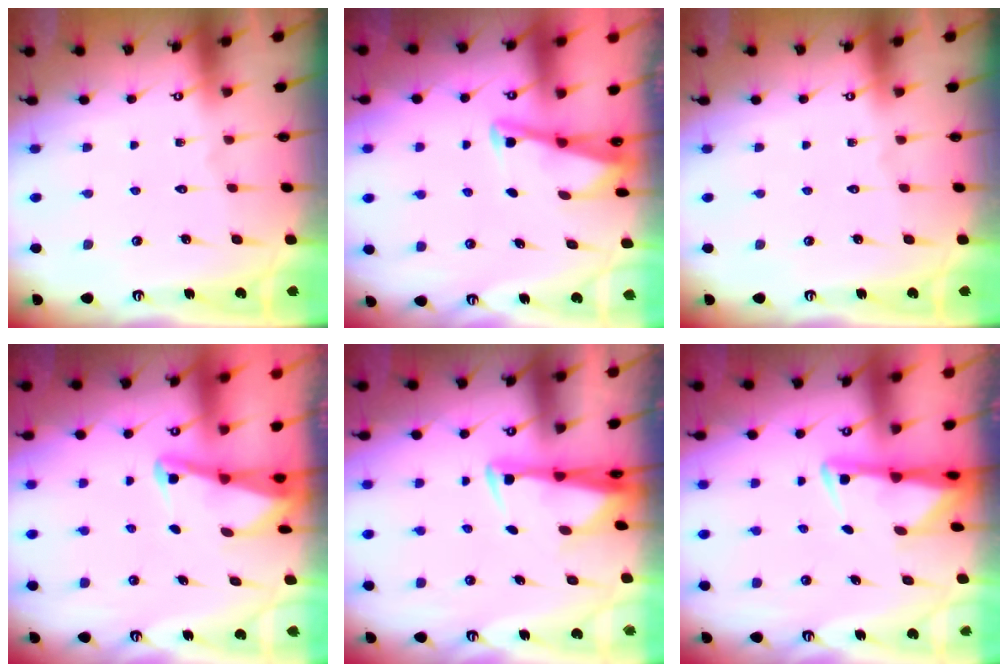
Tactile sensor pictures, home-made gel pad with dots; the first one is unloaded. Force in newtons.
{"total": 2.9, "press": 2.9, "slide": 0.4}
{"total": 0.0}
{"total": 2.2, "press": 2.2, "slide": 0.3}
{"total": 3.0, "press": 2.8, "slide": 0.9}
{"total": 2.9, "press": 2.8, "slide": 0.6}